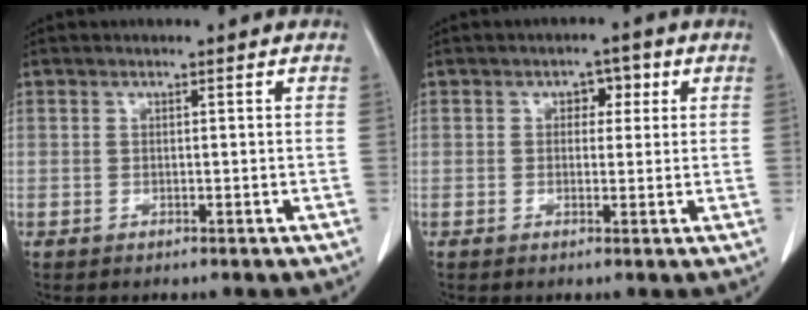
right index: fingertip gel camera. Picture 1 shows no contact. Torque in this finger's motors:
{"motor_torque": [0.06, 0.06, 0.00, 0.00]}